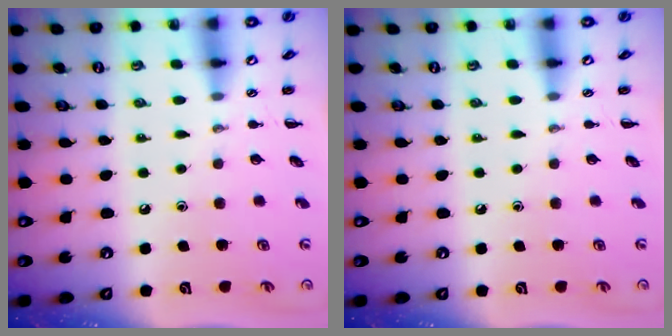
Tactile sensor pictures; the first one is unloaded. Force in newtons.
{"total": 0.0}